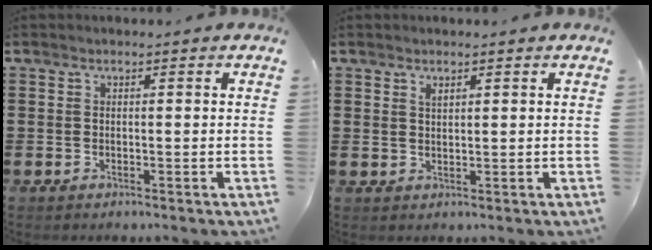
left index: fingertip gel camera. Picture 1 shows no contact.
{"total": 1.2, "force": [1.0, 0.4, 0.5], "torque": [-0.012, 0.002, 0.019]}